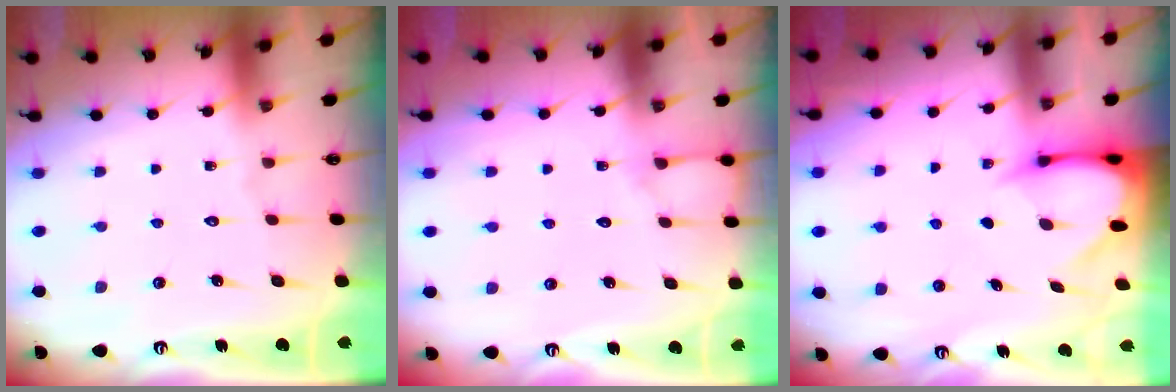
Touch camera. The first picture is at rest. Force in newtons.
{"total": 5.0, "press": 5.0, "slide": 0.5}
{"total": 3.7, "press": 3.7, "slide": 0.2}